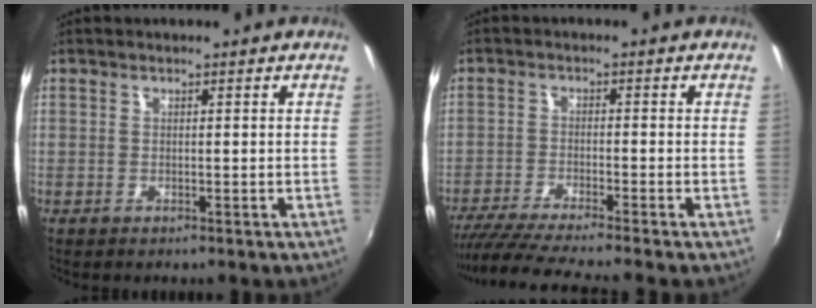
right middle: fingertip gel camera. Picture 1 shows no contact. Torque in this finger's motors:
{"motor_torque": [0.53, -0.64, 0.08, 0.06]}